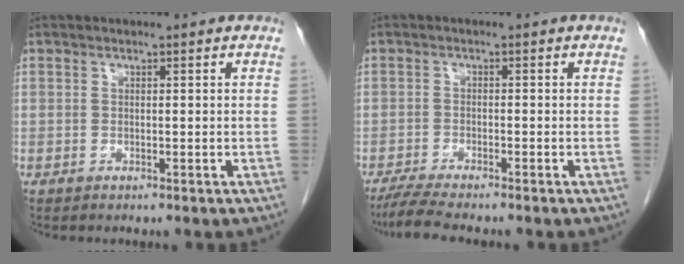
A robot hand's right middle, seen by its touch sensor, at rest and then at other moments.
{"total": 4.9, "force": [-4.2, -0.4, 2.5], "torque": [-0.050, -0.019, -0.074]}